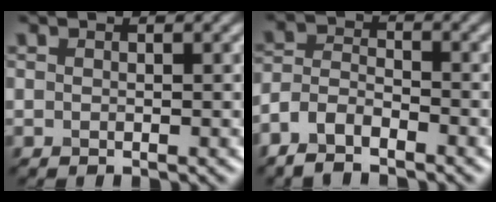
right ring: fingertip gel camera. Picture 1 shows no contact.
{"total": 3.8, "force": [-2.9, 1.6, 1.9], "torque": [-0.035, 0.002, -0.069]}